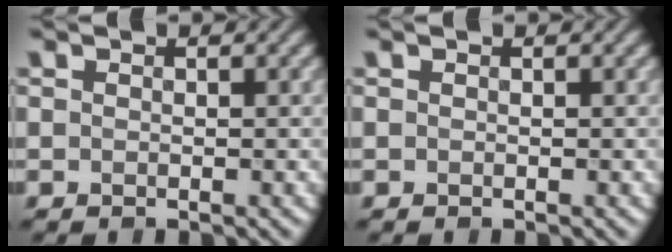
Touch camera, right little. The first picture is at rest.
{"total": 0.0}